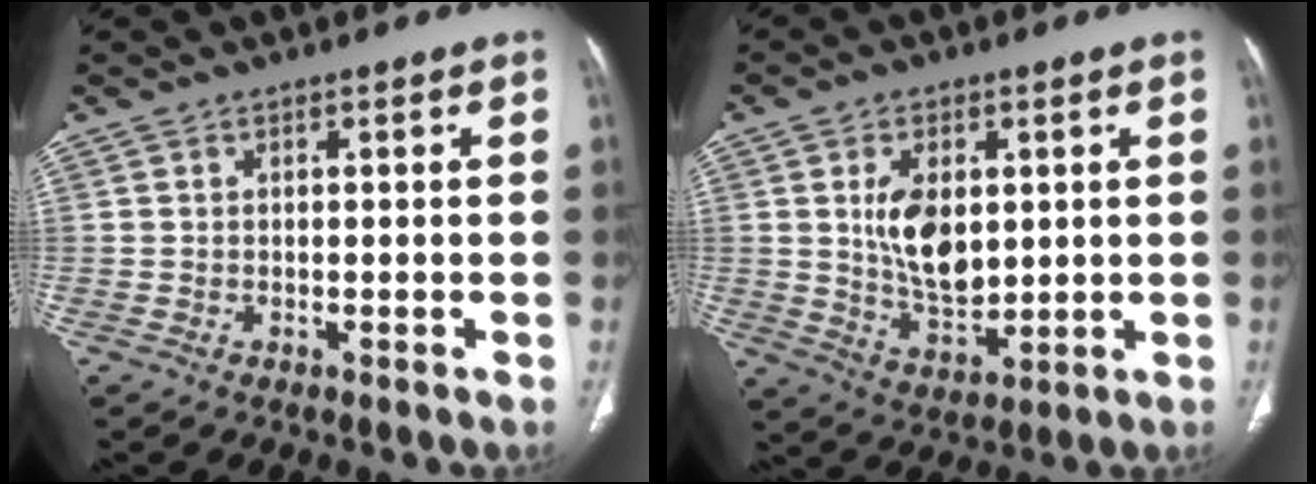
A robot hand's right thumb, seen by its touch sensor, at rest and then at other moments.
{"total": 10.5, "force": [1.9, 6.3, 8.2], "torque": [-0.124, -0.018, 0.047]}